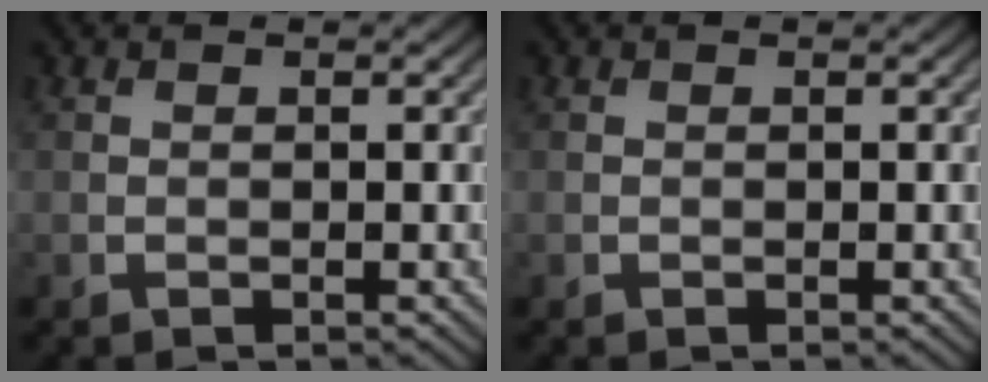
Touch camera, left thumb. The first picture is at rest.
{"total": 0.0}